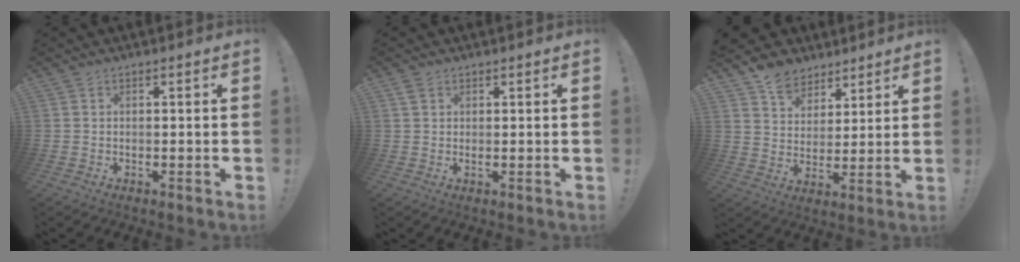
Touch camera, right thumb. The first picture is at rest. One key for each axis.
{"total": 1.4, "fx": 0.9, "fy": 0.8, "fz": 0.8, "tx": -0.005, "ty": -0.004, "tz": 0.014}
{"total": 9.3, "fx": 6.8, "fy": 6.0, "fz": 1.8, "tx": -0.031, "ty": -0.049, "tz": 0.135}